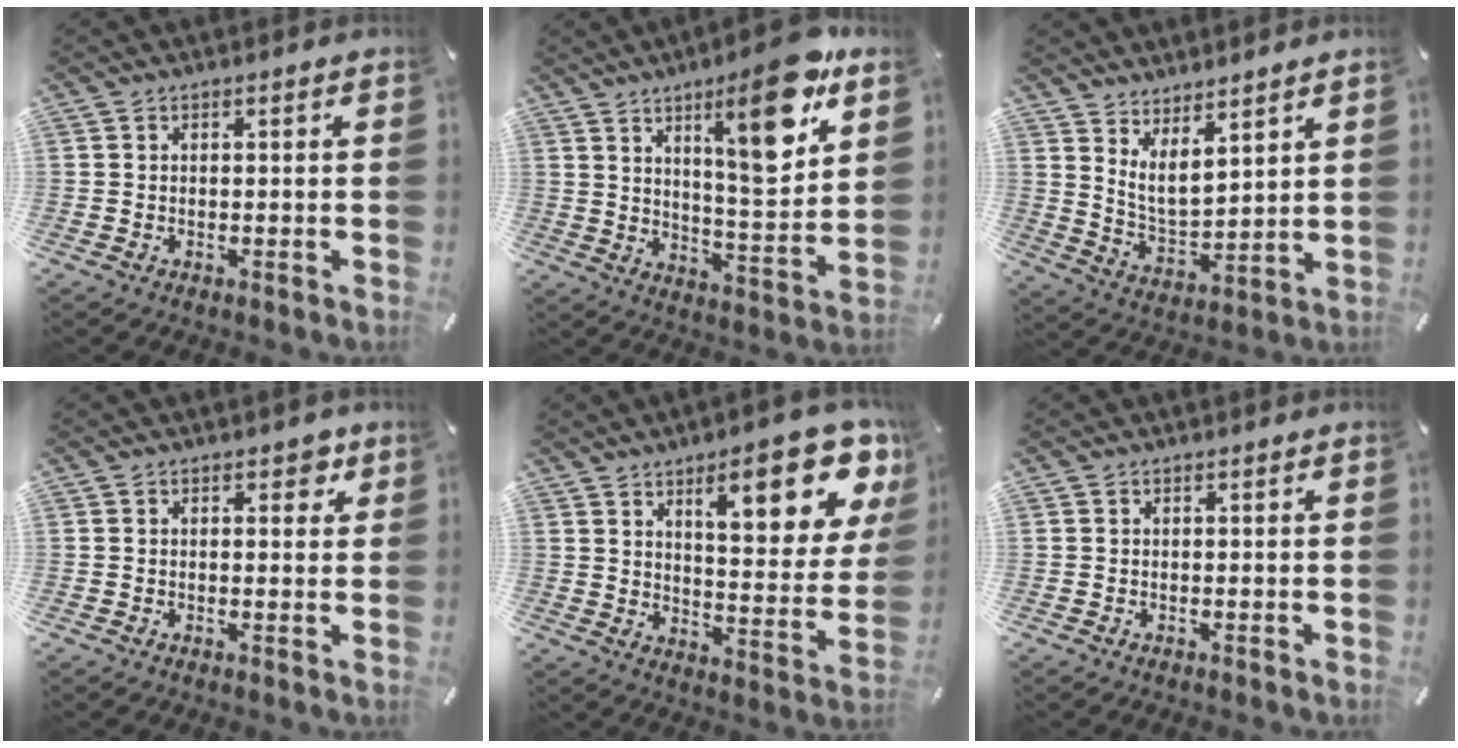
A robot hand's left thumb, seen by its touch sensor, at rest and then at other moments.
{"total": 17.6, "force": [9.7, 4.6, 13.9], "torque": [-0.200, -0.051, 0.143]}
{"total": 6.8, "force": [5.6, 2.7, 2.8], "torque": [-0.070, -0.034, 0.106]}
{"total": 2.9, "force": [1.2, 1.8, 2.0], "torque": [-0.012, -0.004, 0.012]}
{"total": 18.3, "force": [10.9, 6.2, 13.4], "torque": [-0.174, -0.072, 0.169]}
{"total": 0.0}